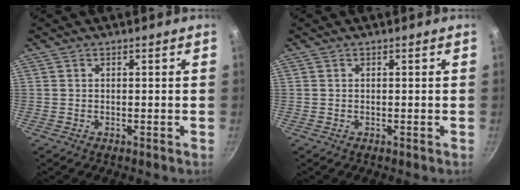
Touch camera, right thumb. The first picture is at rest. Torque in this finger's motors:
{"motor_torque": [0.00, 0.00, 0.00, 0.00, -0.01]}